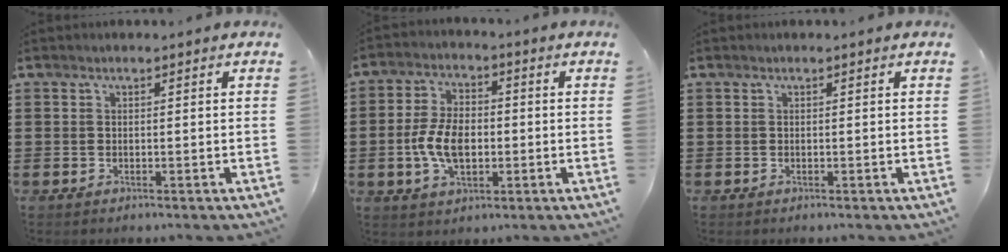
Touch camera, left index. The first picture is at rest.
{"total": 7.5, "force": [-1.2, 4.3, 6.0], "torque": [-0.134, 0.003, -0.026]}
{"total": 0.0}